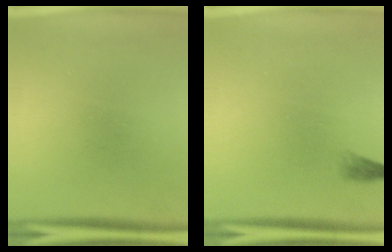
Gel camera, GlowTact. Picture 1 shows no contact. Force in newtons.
{"total": 1.1}